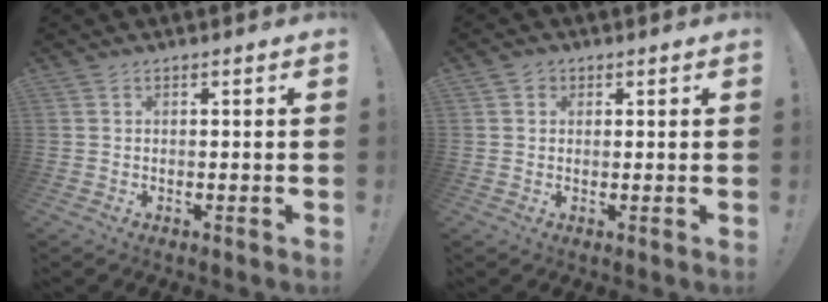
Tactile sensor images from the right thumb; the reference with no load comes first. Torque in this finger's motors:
{"motor_torque": [0.02, -0.35, -0.31, -0.01, 0.00]}